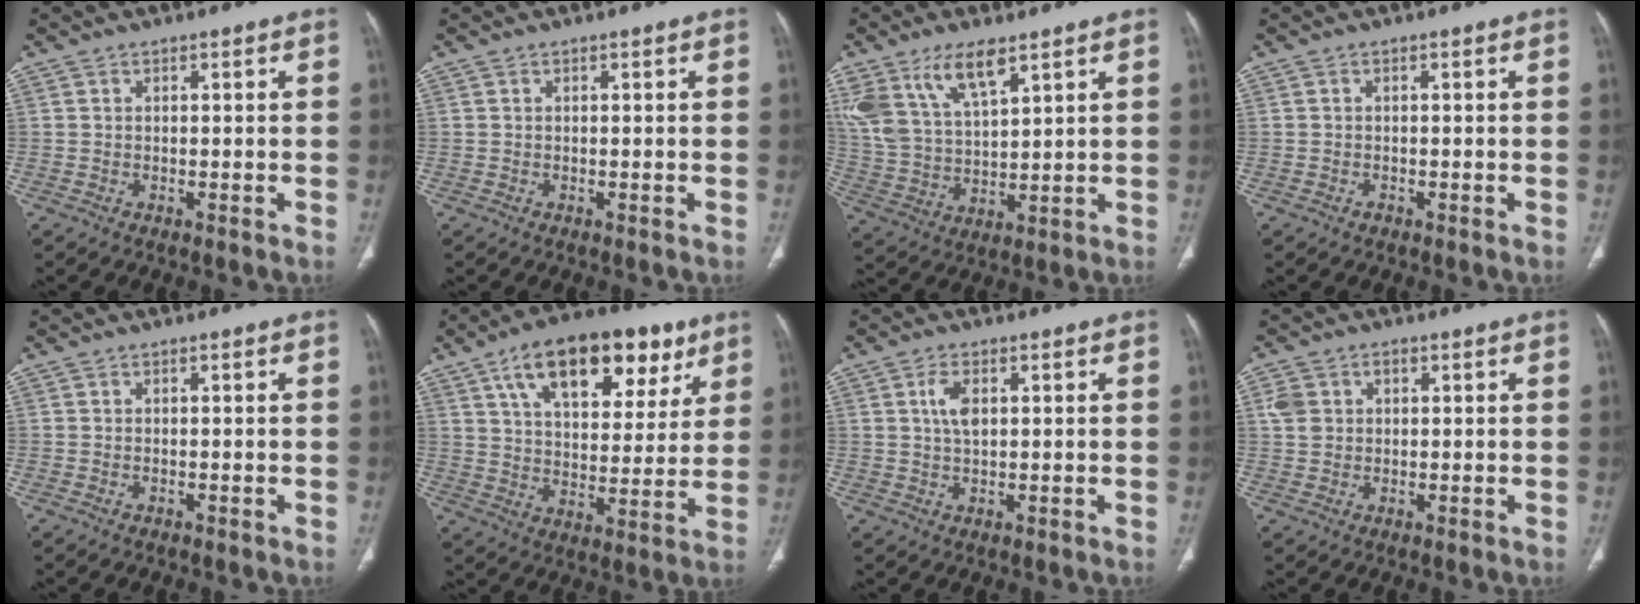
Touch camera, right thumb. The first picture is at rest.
{"total": 0.0}
{"total": 13.1, "force": [7.9, 5.5, 8.9], "torque": [-0.171, -0.023, 0.166]}
{"total": 0.6, "force": [-0.4, 0.4, 0.2], "torque": [-0.002, 0.001, -0.007]}
{"total": 0.0}
{"total": 22.6, "force": [11.9, 11.8, 15.3], "torque": [-0.200, -0.010, 0.191]}
{"total": 4.0, "force": [1.1, 2.1, 3.3], "torque": [-0.064, 0.000, 0.021]}
{"total": 4.3, "force": [1.1, 3.6, 2.1], "torque": [-0.032, 0.006, 0.022]}